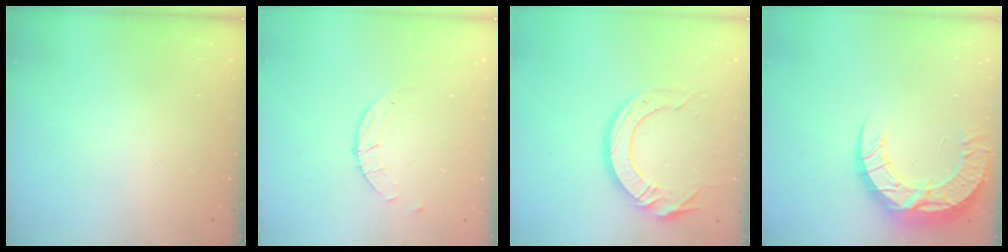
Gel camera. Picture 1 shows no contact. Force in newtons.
{"total": 4.0, "press": 4.0, "slide": 0.4}
{"total": 14.2, "press": 14.1, "slide": 1.5}
{"total": 16.1, "press": 16.1, "slide": 1.3}